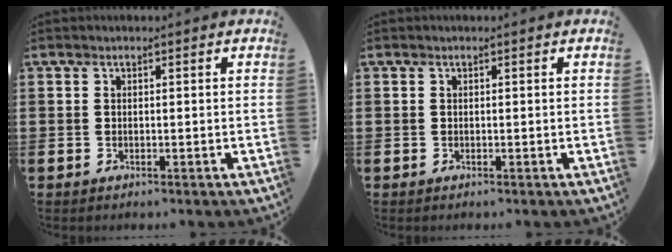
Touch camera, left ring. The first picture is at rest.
{"total": 0.0}